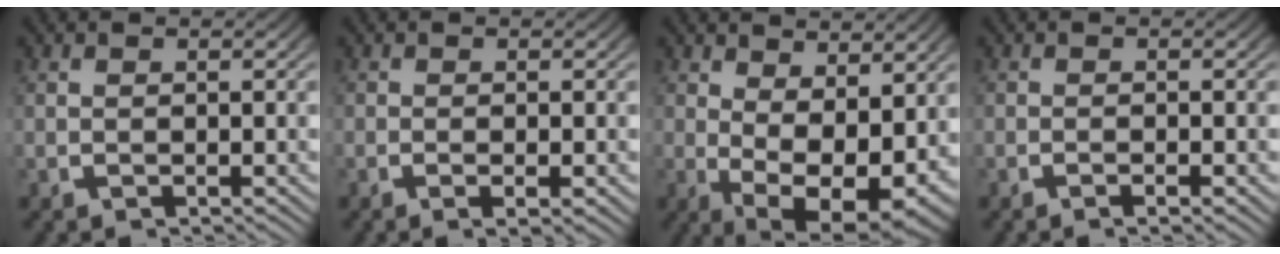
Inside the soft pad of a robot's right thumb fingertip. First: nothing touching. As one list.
[{"total": 1.2, "force": [-0.5, 0.4, 1.0], "torque": [-0.014, 0.005, -0.017]}, {"total": 9.1, "force": [-1.6, 5.5, 7.1], "torque": [-0.123, -0.052, -0.008]}, {"total": 1.0, "force": [-0.7, 0.3, 0.7], "torque": [-0.005, 0.008, -0.022]}]